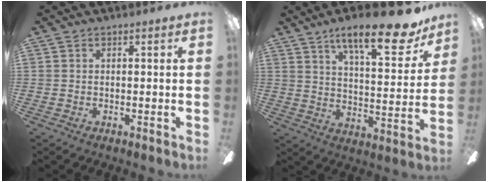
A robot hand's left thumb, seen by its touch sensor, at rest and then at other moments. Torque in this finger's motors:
{"motor_torque": [0.22, 0.24, 1.46, -1.31, 0.21]}